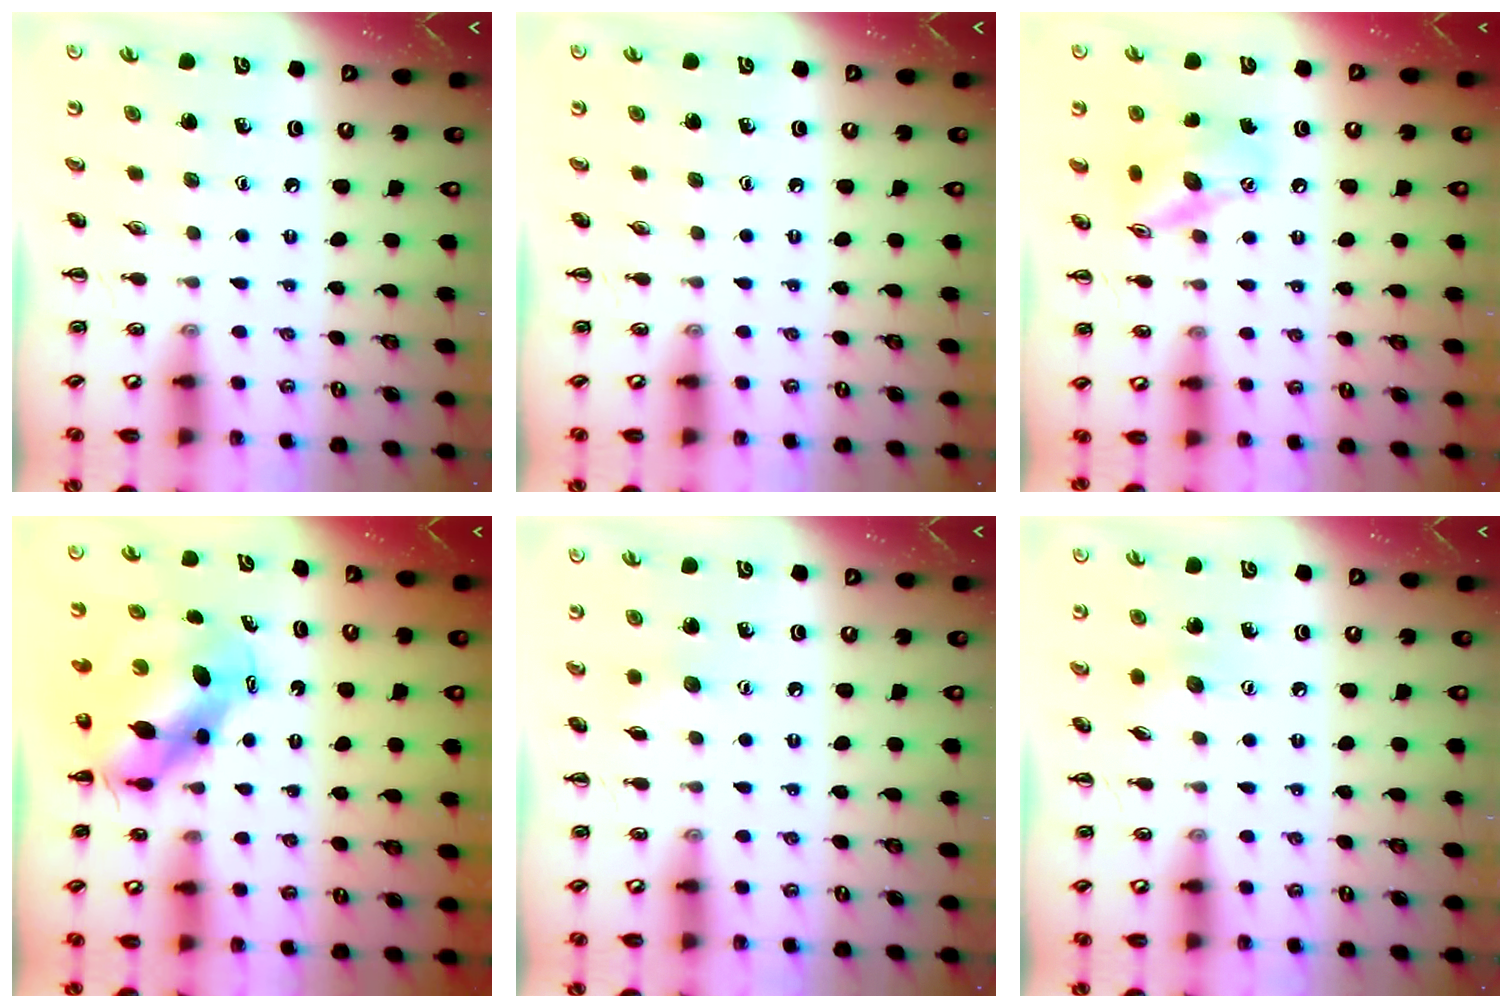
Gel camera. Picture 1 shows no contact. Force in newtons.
{"total": 0.0}
{"total": 13.7, "press": 13.5, "slide": 2.2}
{"total": 7.9, "press": 7.8, "slide": 1.7}
{"total": 4.1, "press": 3.9, "slide": 1.1}
{"total": 5.6, "press": 5.5, "slide": 1.1}